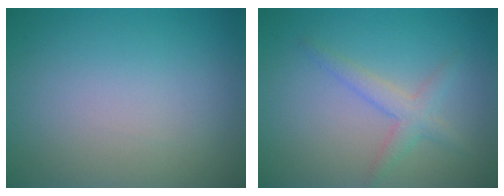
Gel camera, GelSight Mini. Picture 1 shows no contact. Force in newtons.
{"total": 2.2, "press": 2.2, "slide": 0.1}